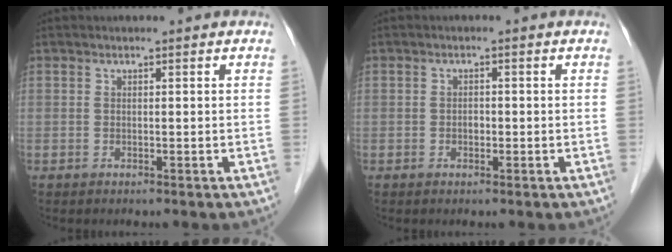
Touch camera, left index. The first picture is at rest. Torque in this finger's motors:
{"motor_torque": [-0.13, -0.05, 0.06, -0.01]}